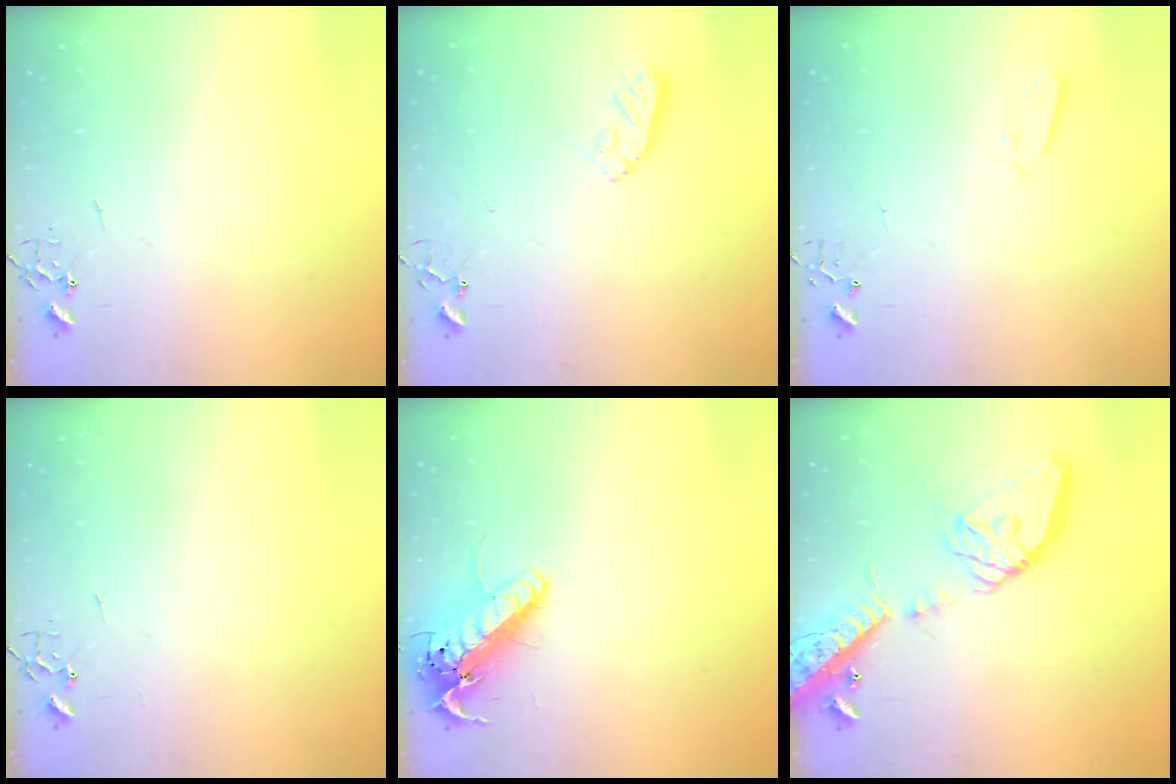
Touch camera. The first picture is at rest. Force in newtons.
{"total": 7.2, "press": 7.2, "slide": 0.4}
{"total": 2.5, "press": 2.5, "slide": 0.4}
{"total": 0.0}
{"total": 14.9, "press": 14.7, "slide": 2.8}
{"total": 21.3, "press": 20.9, "slide": 3.7}